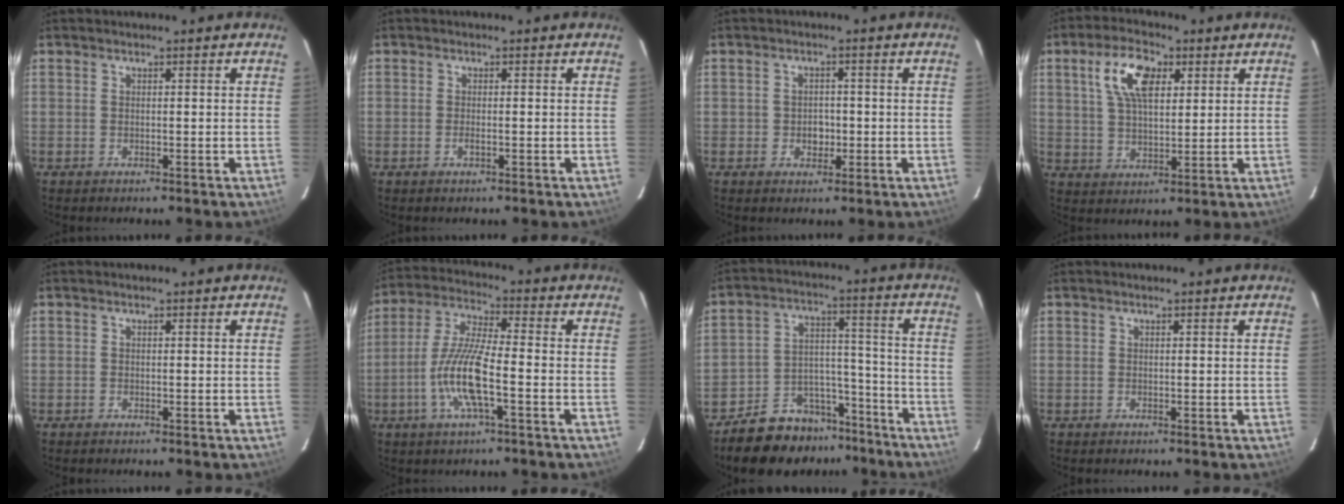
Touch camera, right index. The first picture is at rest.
{"total": 0.8, "force": [-0.4, 0.1, 0.7], "torque": [-0.015, -0.001, -0.007]}
{"total": 2.8, "force": [-0.6, 2.5, 1.0], "torque": [-0.020, 0.009, -0.006]}
{"total": 9.7, "force": [3.8, 4.9, 7.5], "torque": [-0.143, 0.022, 0.071]}
{"total": 0.0}
{"total": 10.9, "force": [-3.6, 1.7, 10.1], "torque": [-0.216, -0.001, -0.074]}
{"total": 14.0, "force": [-11.5, 7.2, 3.6], "torque": [-0.077, 0.052, -0.160]}
{"total": 0.0}